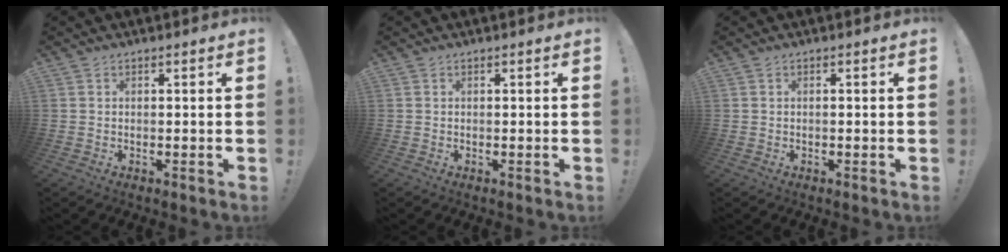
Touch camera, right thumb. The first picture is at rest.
{"total": 0.0}
{"total": 0.6, "force": [-0.4, -0.2, 0.4], "torque": [-0.013, 0.001, -0.007]}